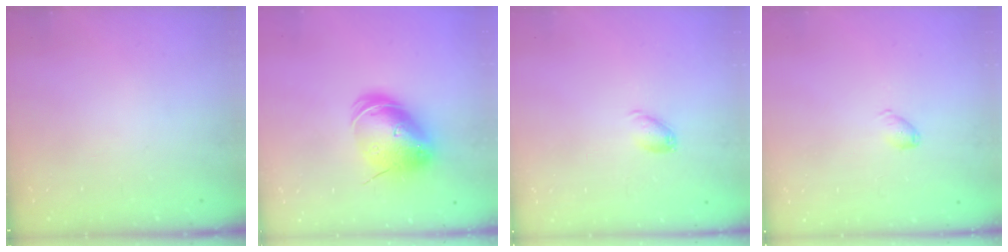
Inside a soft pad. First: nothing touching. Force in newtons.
{"total": 12.9, "press": 12.7, "slide": 2.5}
{"total": 5.7, "press": 5.6, "slide": 0.8}
{"total": 4.0, "press": 3.9, "slide": 0.7}